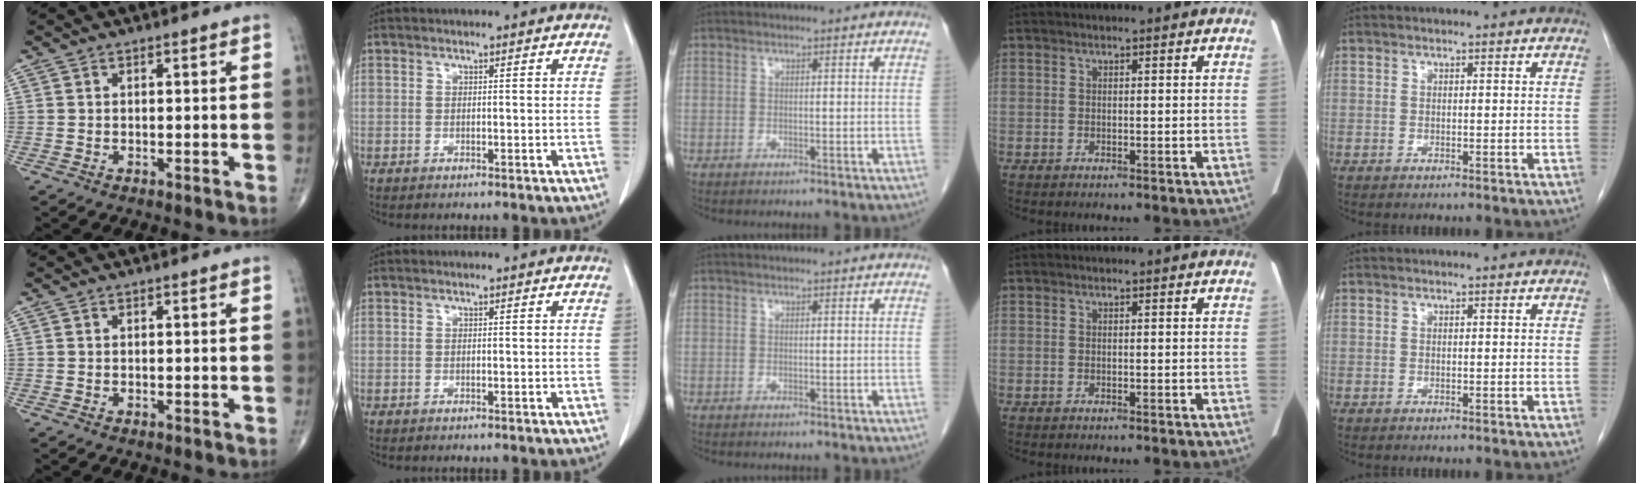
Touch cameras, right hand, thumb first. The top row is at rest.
{}